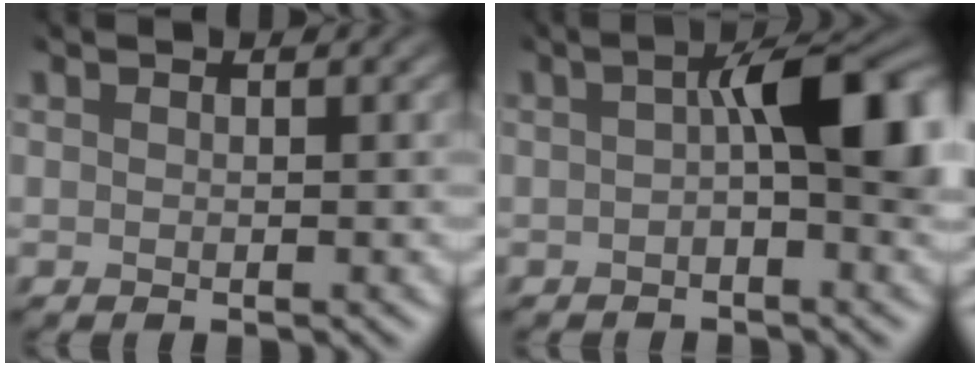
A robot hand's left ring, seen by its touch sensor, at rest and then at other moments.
{"total": 9.0, "force": [0.8, 4.5, 7.8], "torque": [-0.120, 0.003, 0.004]}